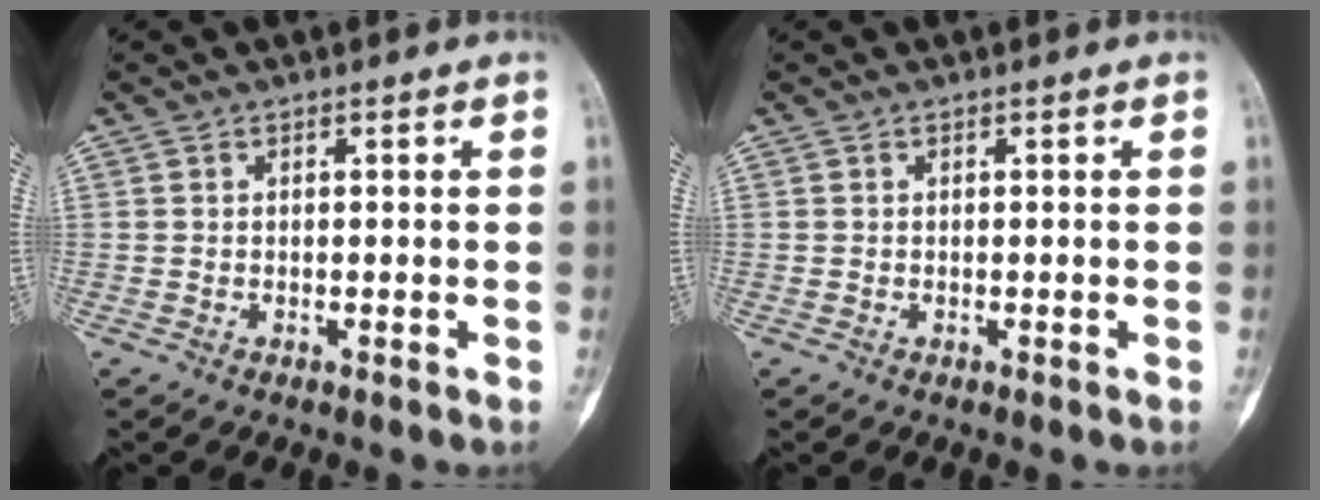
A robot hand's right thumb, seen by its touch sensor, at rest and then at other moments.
{"total": 0.0}